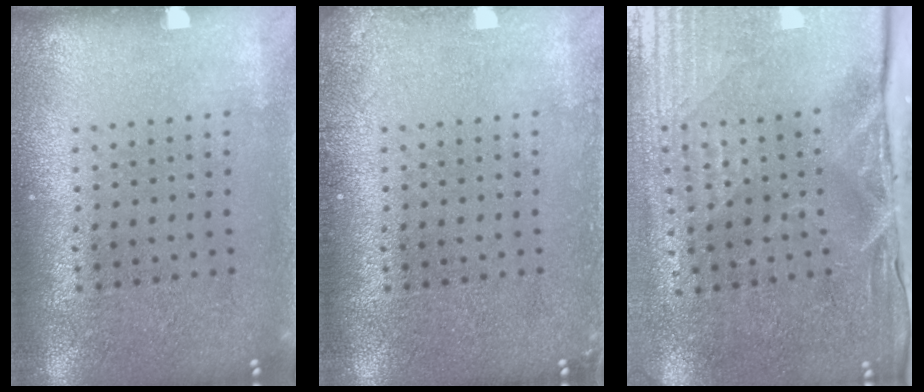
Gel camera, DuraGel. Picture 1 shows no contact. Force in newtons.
{"total": 0.8, "press": 0.8, "slide": 0.1}
{"total": 5.0, "press": 4.2, "slide": 2.7}